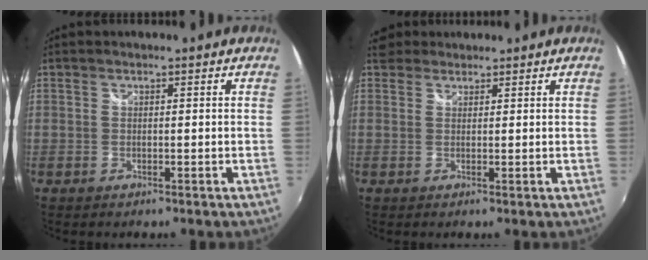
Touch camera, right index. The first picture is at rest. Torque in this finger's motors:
{"motor_torque": [-0.10, -0.01, 0.02, 0.00]}